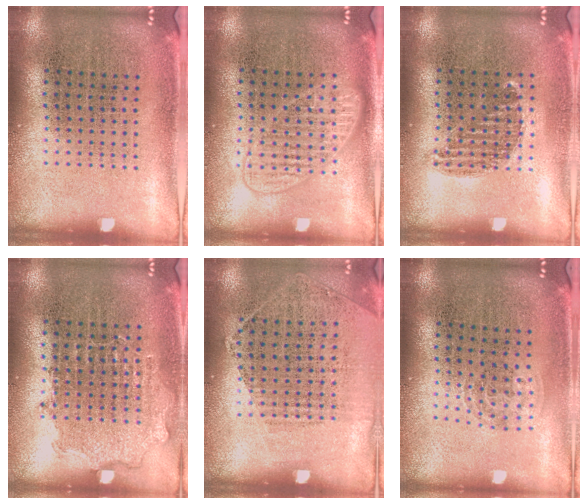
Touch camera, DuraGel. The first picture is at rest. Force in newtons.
{"total": 1.5, "press": 1.4, "slide": 0.2}
{"total": 0.8, "press": 0.6, "slide": 0.4}
{"total": 0.8, "press": 0.7, "slide": 0.3}
{"total": 1.1, "press": 0.9, "slide": 0.6}
{"total": 0.9, "press": 0.6, "slide": 0.7}